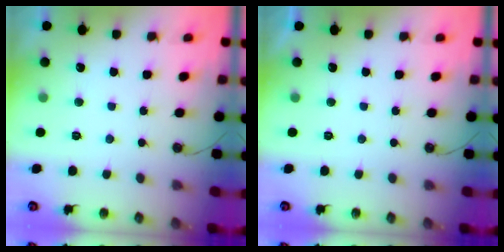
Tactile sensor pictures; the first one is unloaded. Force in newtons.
{"total": 0.0}